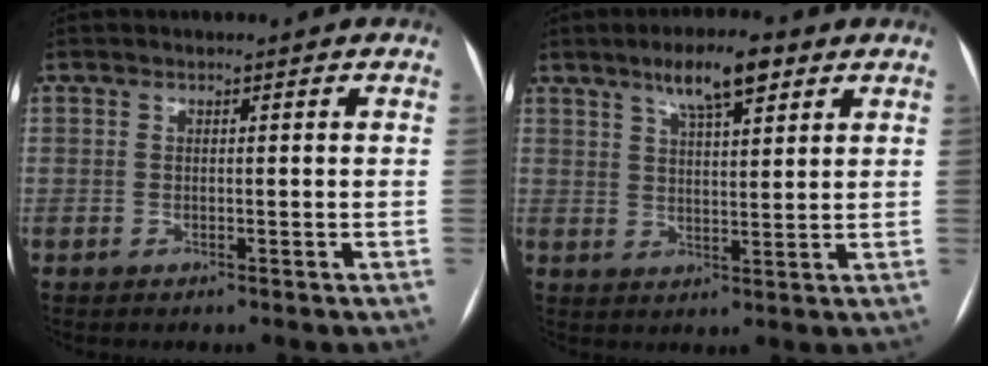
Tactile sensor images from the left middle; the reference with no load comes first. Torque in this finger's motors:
{"motor_torque": [0.65, -0.68, 0.18, 0.02]}